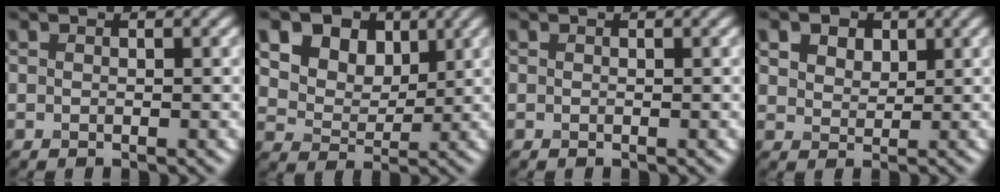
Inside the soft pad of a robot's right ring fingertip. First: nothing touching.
{"total": 14.2, "force": [6.9, 10.2, 6.9], "torque": [-0.151, 0.038, 0.121]}
{"total": 0.0}
{"total": 6.1, "force": [3.5, 3.8, 3.2], "torque": [-0.060, 0.014, 0.043]}